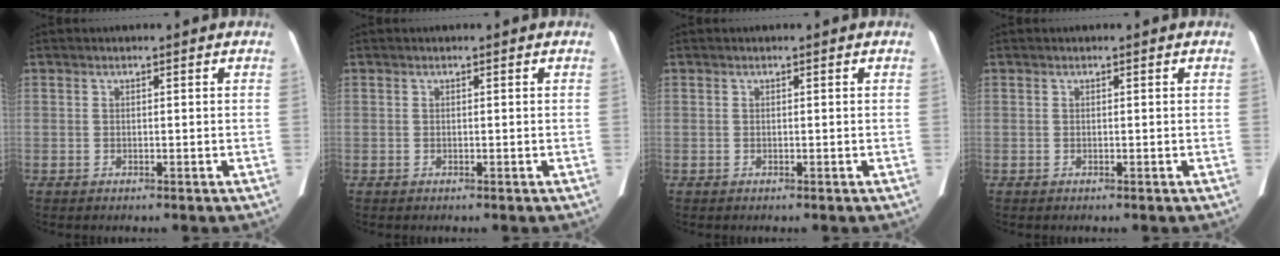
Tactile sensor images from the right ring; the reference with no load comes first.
{"total": 0.0}
{"total": 0.0}
{"total": 0.0}